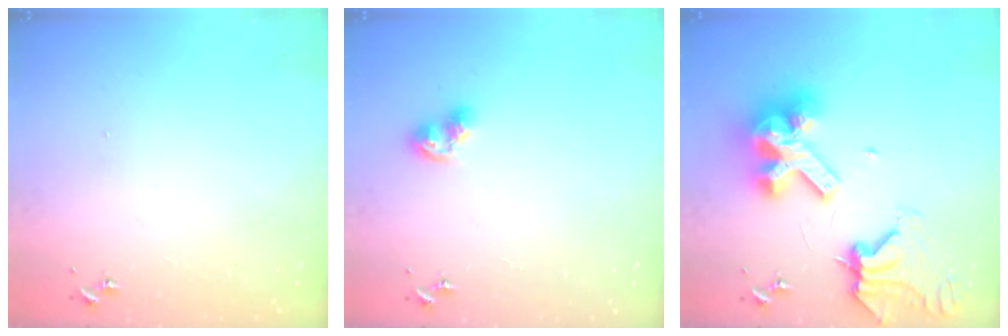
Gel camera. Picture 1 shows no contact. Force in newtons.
{"total": 9.2, "press": 9.1, "slide": 1.0}
{"total": 20.0, "press": 19.9, "slide": 2.4}